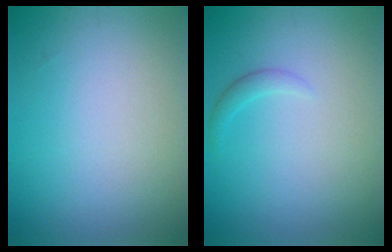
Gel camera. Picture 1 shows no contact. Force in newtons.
{"total": 1.0, "press": 1.0, "slide": 0.0}